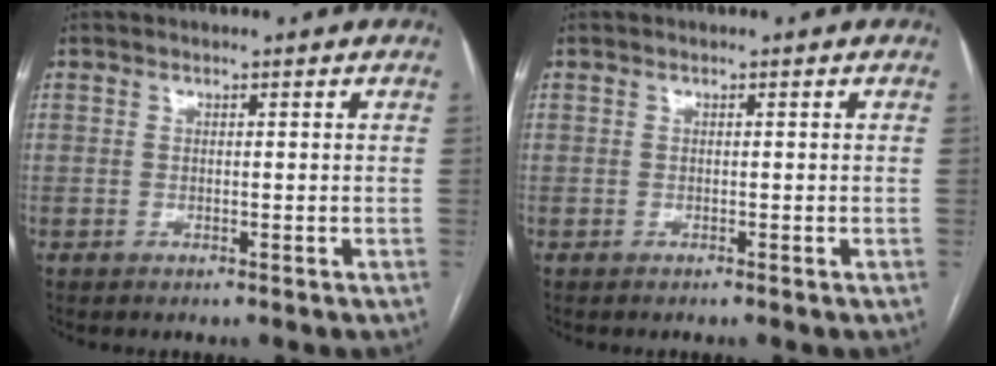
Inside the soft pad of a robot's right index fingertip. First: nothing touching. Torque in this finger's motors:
{"motor_torque": [-0.06, -0.02, -0.04, 0.00]}